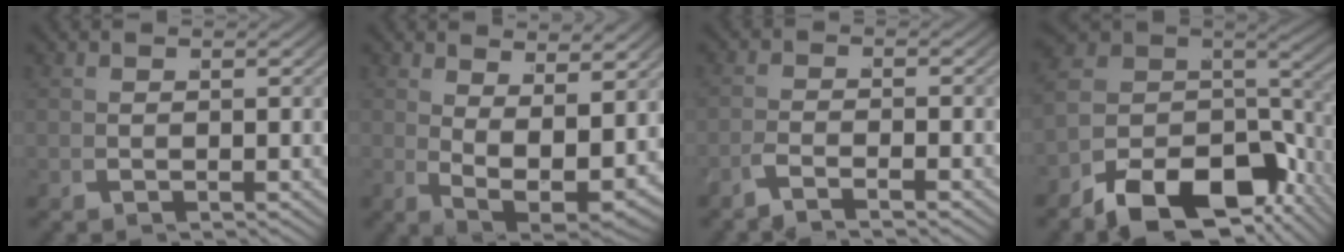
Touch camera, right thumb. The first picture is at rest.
{"total": 6.8, "force": [1.0, 3.5, 5.8], "torque": [-0.104, -0.030, 0.029]}
{"total": 1.5, "force": [-1.4, 0.0, 0.4], "torque": [0.000, 0.005, -0.037]}
{"total": 11.9, "force": [-3.7, 7.0, 8.8], "torque": [-0.150, -0.026, -0.049]}